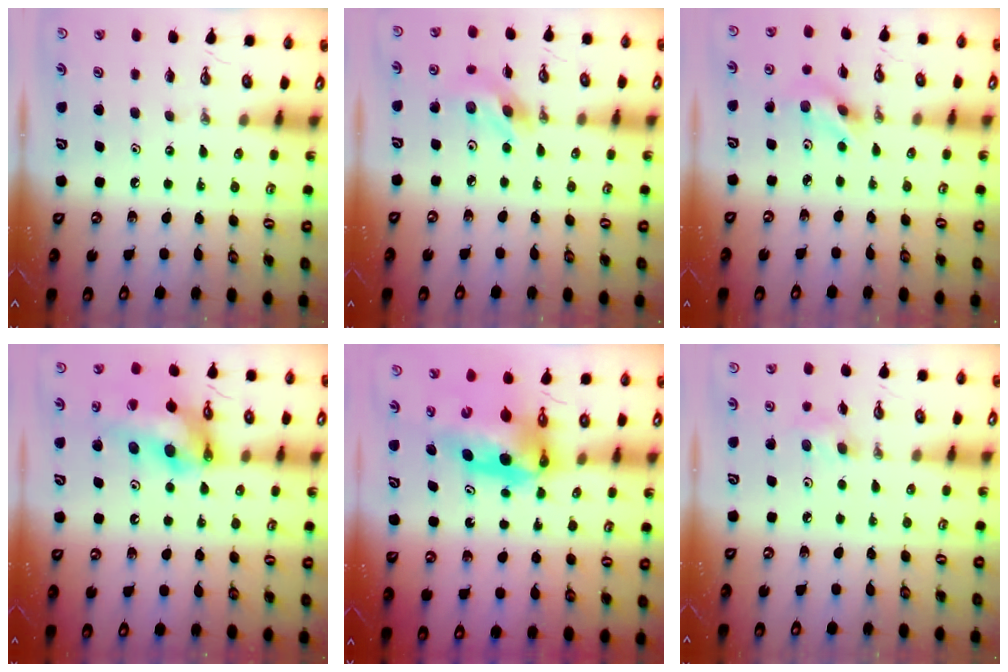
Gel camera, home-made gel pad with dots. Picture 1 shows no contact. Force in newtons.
{"total": 7.5, "press": 7.5, "slide": 0.7}
{"total": 5.5, "press": 3.8, "slide": 4.0}
{"total": 16.8, "press": 16.7, "slide": 1.9}
{"total": 8.3, "press": 8.2, "slide": 0.9}
{"total": 7.0, "press": 5.7, "slide": 4.2}